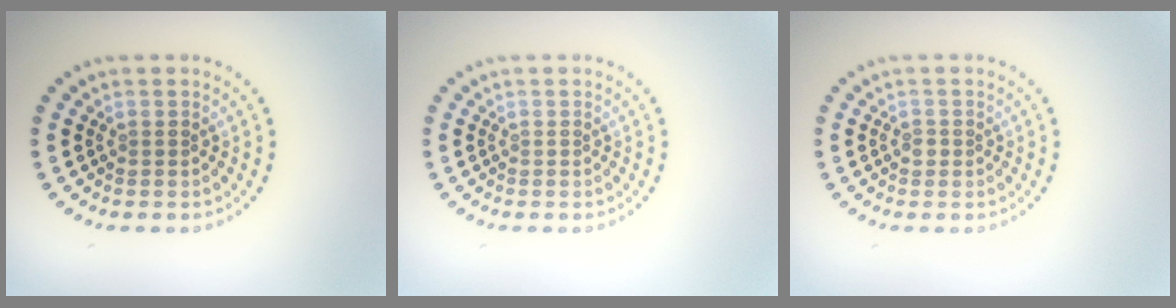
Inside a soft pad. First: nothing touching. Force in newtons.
{"total": 0.0}
{"total": 0.8, "press": 0.7, "slide": 0.3}